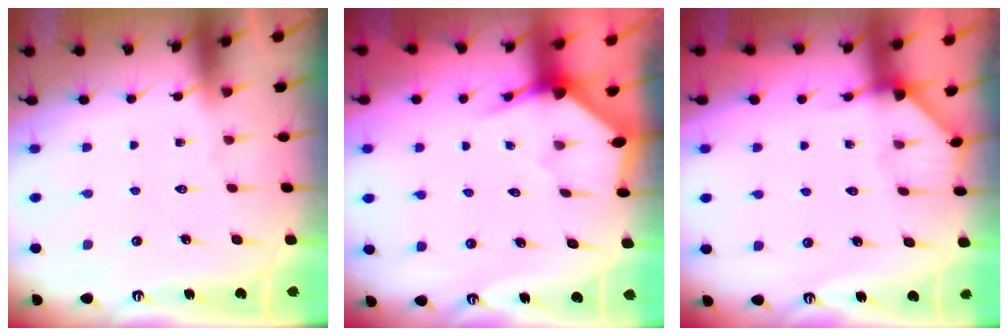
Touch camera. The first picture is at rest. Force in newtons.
{"total": 3.2, "press": 3.2, "slide": 0.3}
{"total": 2.5, "press": 2.5, "slide": 0.2}